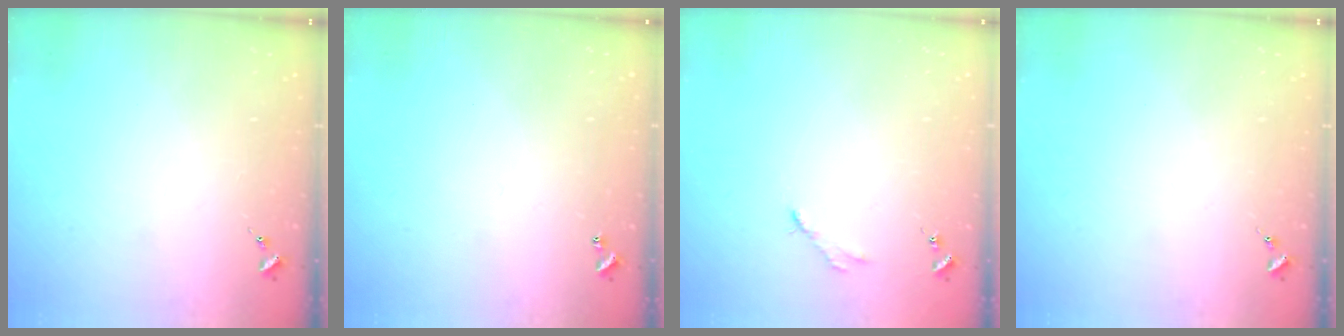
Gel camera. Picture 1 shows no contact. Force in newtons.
{"total": 1.0, "press": 1.0, "slide": 0.2}
{"total": 2.8, "press": 2.8, "slide": 0.4}
{"total": 0.0}